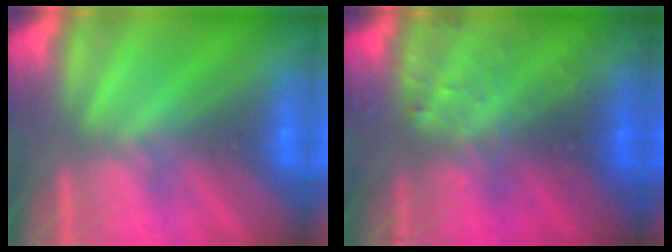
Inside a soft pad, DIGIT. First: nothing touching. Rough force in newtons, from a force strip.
{"total": 7.3}